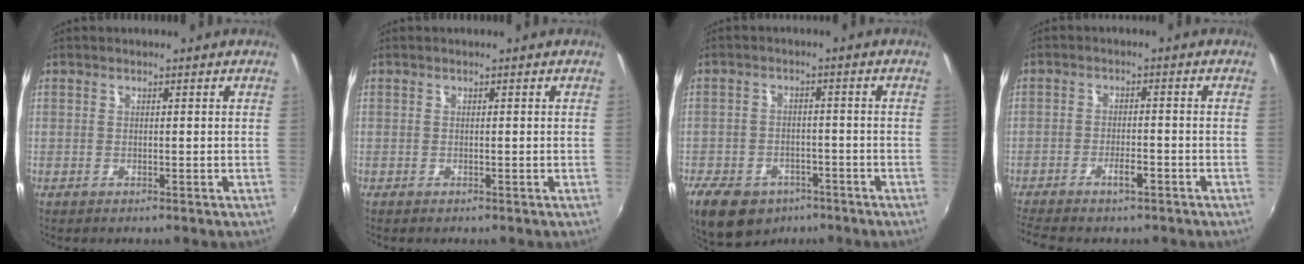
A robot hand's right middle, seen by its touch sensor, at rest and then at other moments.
{"total": 0.0}
{"total": 12.3, "force": [-7.8, 7.8, 5.5], "torque": [-0.144, -0.005, -0.117]}
{"total": 5.1, "force": [-3.9, 1.1, 3.1], "torque": [-0.071, -0.002, -0.068]}